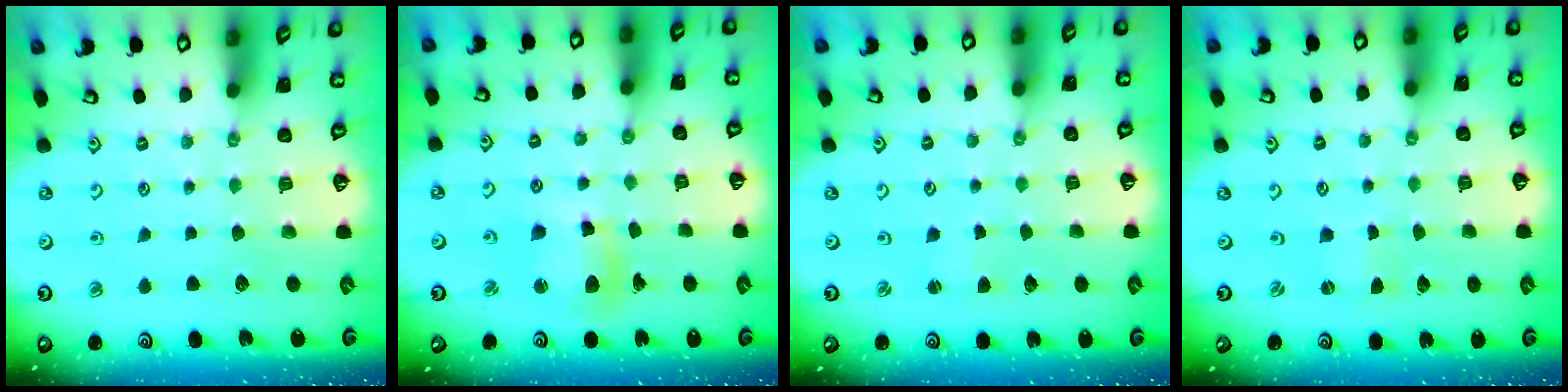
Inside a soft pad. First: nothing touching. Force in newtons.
{"total": 11.9, "press": 11.8, "slide": 1.6}
{"total": 1.5, "press": 1.4, "slide": 0.2}
{"total": 0.0}